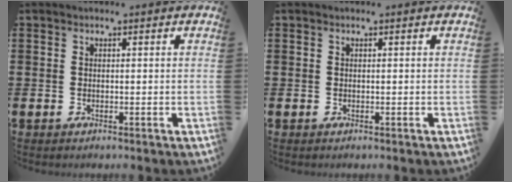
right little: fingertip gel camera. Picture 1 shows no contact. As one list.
[{"total": 0.0}]